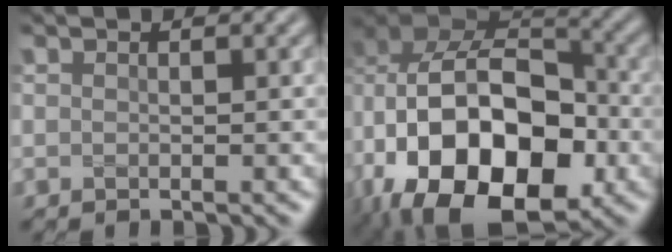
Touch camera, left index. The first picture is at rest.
{"total": 19.2, "force": [-6.8, 12.4, 13.1], "torque": [-0.219, 0.001, -0.109]}